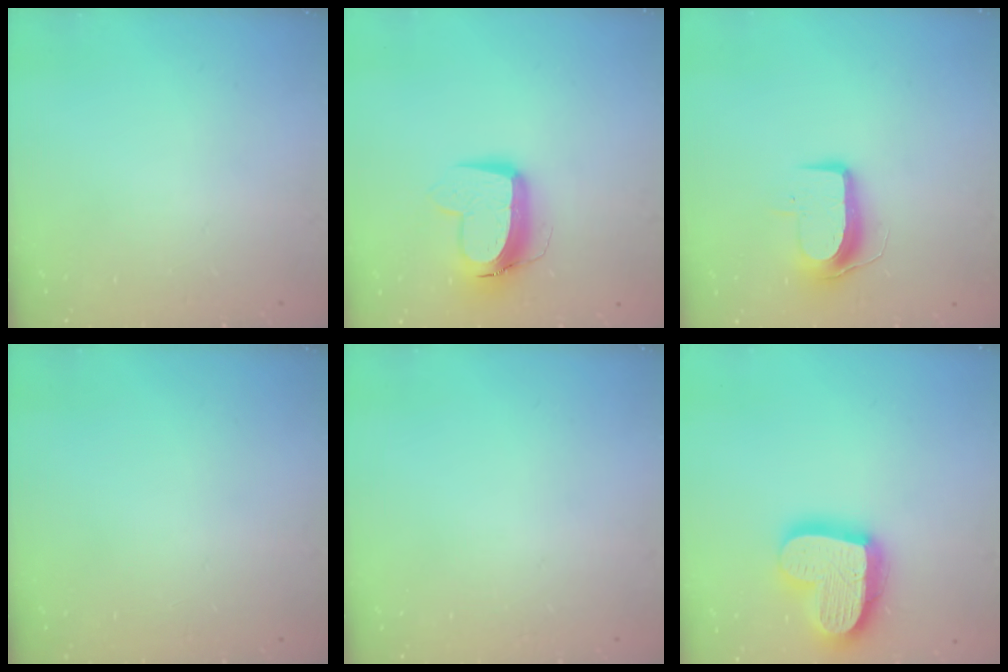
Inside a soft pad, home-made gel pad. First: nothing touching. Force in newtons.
{"total": 11.5, "press": 11.4, "slide": 1.2}
{"total": 9.0, "press": 9.0, "slide": 0.6}
{"total": 0.0}
{"total": 0.0}
{"total": 21.1, "press": 21.0, "slide": 1.8}